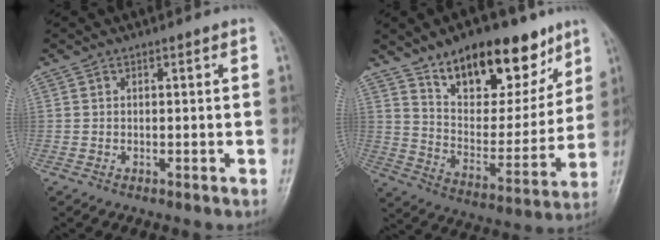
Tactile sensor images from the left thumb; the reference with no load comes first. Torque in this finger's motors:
{"motor_torque": [2.00, 1.14, 1.50, -1.26, 0.22]}